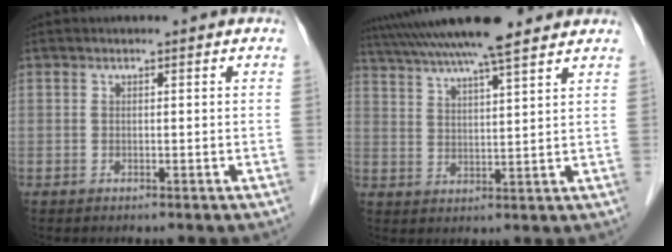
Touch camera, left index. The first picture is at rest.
{"total": 16.6, "force": [14.2, 1.0, 8.4], "torque": [-0.155, 0.038, 0.219]}